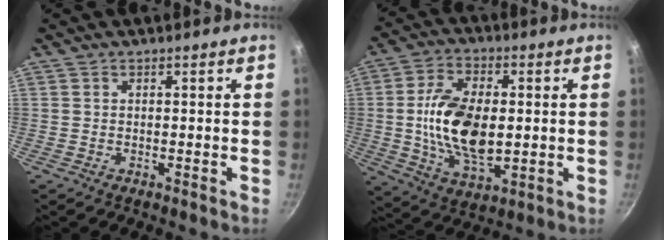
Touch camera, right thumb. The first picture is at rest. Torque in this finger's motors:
{"motor_torque": [2.32, 2.10, 1.39, -0.45, 0.55]}